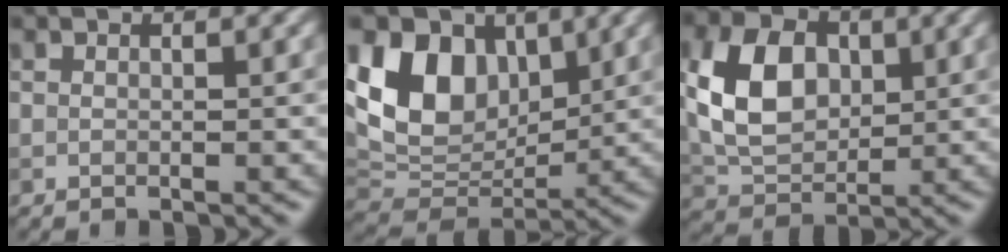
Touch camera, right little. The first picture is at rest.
{"total": 9.9, "force": [3.5, 6.9, 6.2], "torque": [-0.124, -0.005, 0.060]}
{"total": 7.4, "force": [1.2, 5.2, 5.1], "torque": [-0.108, 0.006, 0.022]}